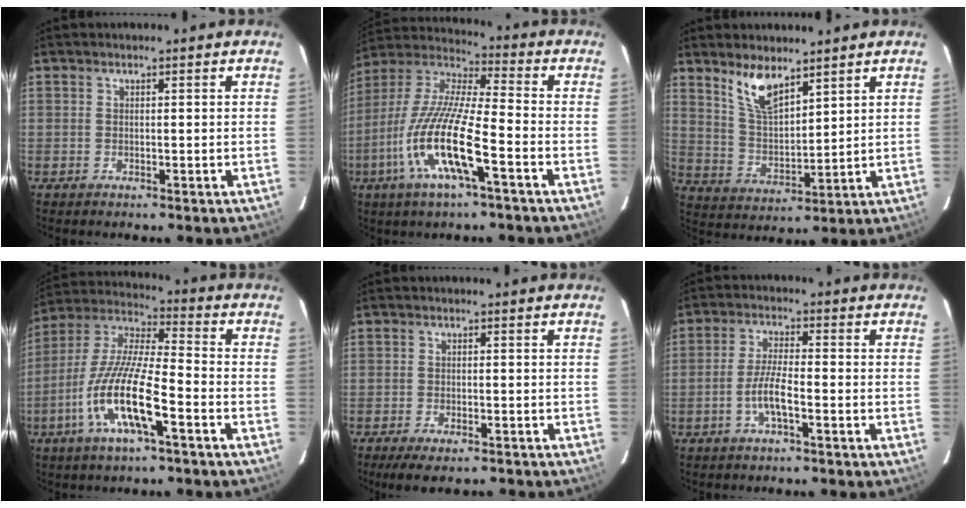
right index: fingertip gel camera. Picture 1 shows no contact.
{"total": 16.7, "force": [-6.7, 2.8, 15.0], "torque": [-0.306, -0.018, -0.137]}
{"total": 8.5, "force": [6.1, 2.9, 5.1], "torque": [-0.096, -0.002, 0.129]}
{"total": 15.3, "force": [-6.6, 3.1, 13.5], "torque": [-0.276, -0.013, -0.133]}
{"total": 7.5, "force": [-6.1, 2.0, 4.0], "torque": [-0.091, -0.025, -0.096]}
{"total": 7.2, "force": [-3.2, 1.1, 6.3], "torque": [-0.132, 0.000, -0.060]}